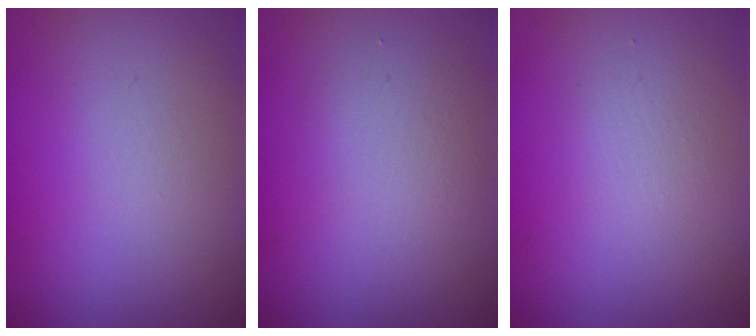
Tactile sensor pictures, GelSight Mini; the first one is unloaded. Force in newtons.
{"total": 2.4, "press": 2.4, "slide": 0.1}
{"total": 1.4, "press": 1.4, "slide": 0.1}